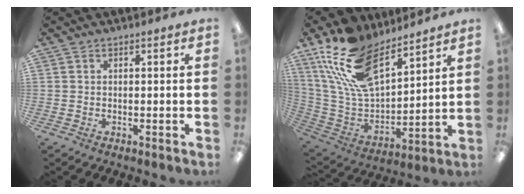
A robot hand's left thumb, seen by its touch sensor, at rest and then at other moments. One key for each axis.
{"total": 21.2, "fx": 14.1, "fy": 10.2, "fz": 12.2, "tx": -0.258, "ty": -0.074, "tz": 0.260}